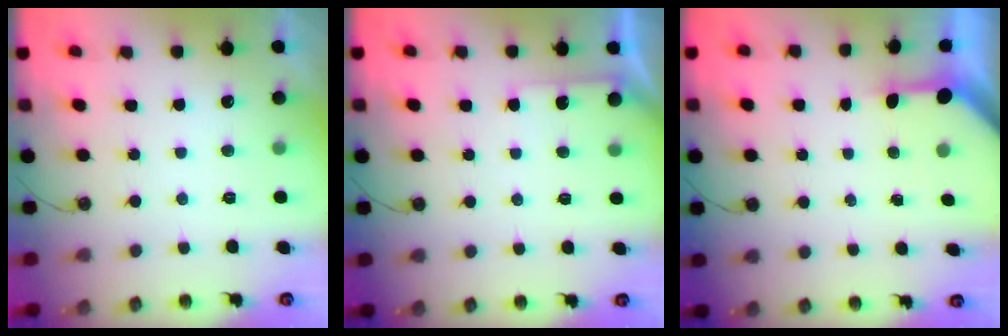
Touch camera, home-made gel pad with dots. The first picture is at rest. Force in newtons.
{"total": 3.7, "press": 3.7, "slide": 0.6}
{"total": 3.1, "press": 3.1, "slide": 0.3}